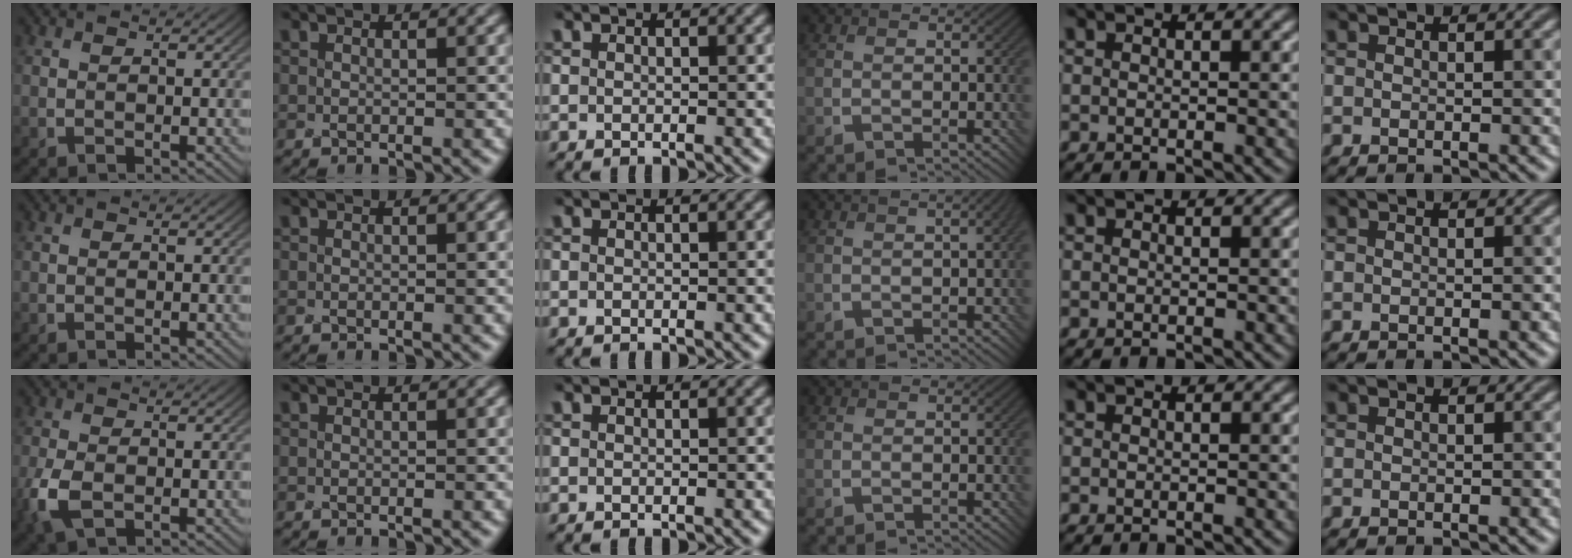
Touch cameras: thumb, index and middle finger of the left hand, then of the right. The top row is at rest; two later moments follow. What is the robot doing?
{"motion": "screw", "object": "bottle cap"}